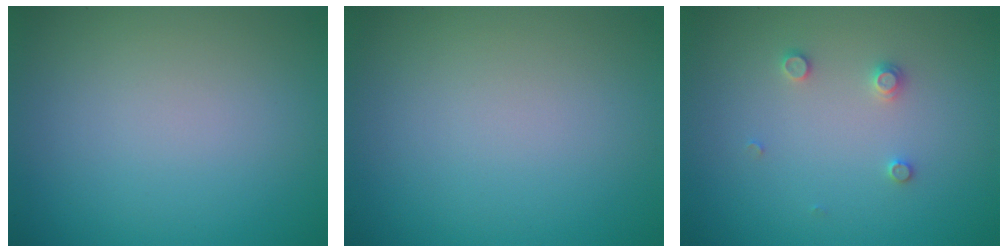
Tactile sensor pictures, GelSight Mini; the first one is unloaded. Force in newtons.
{"total": 0.0}
{"total": 1.3, "press": 1.3, "slide": 0.2}